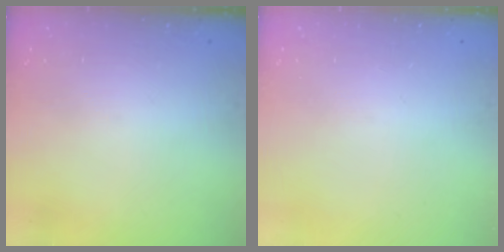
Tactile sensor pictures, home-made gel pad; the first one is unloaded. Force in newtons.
{"total": 0.0}